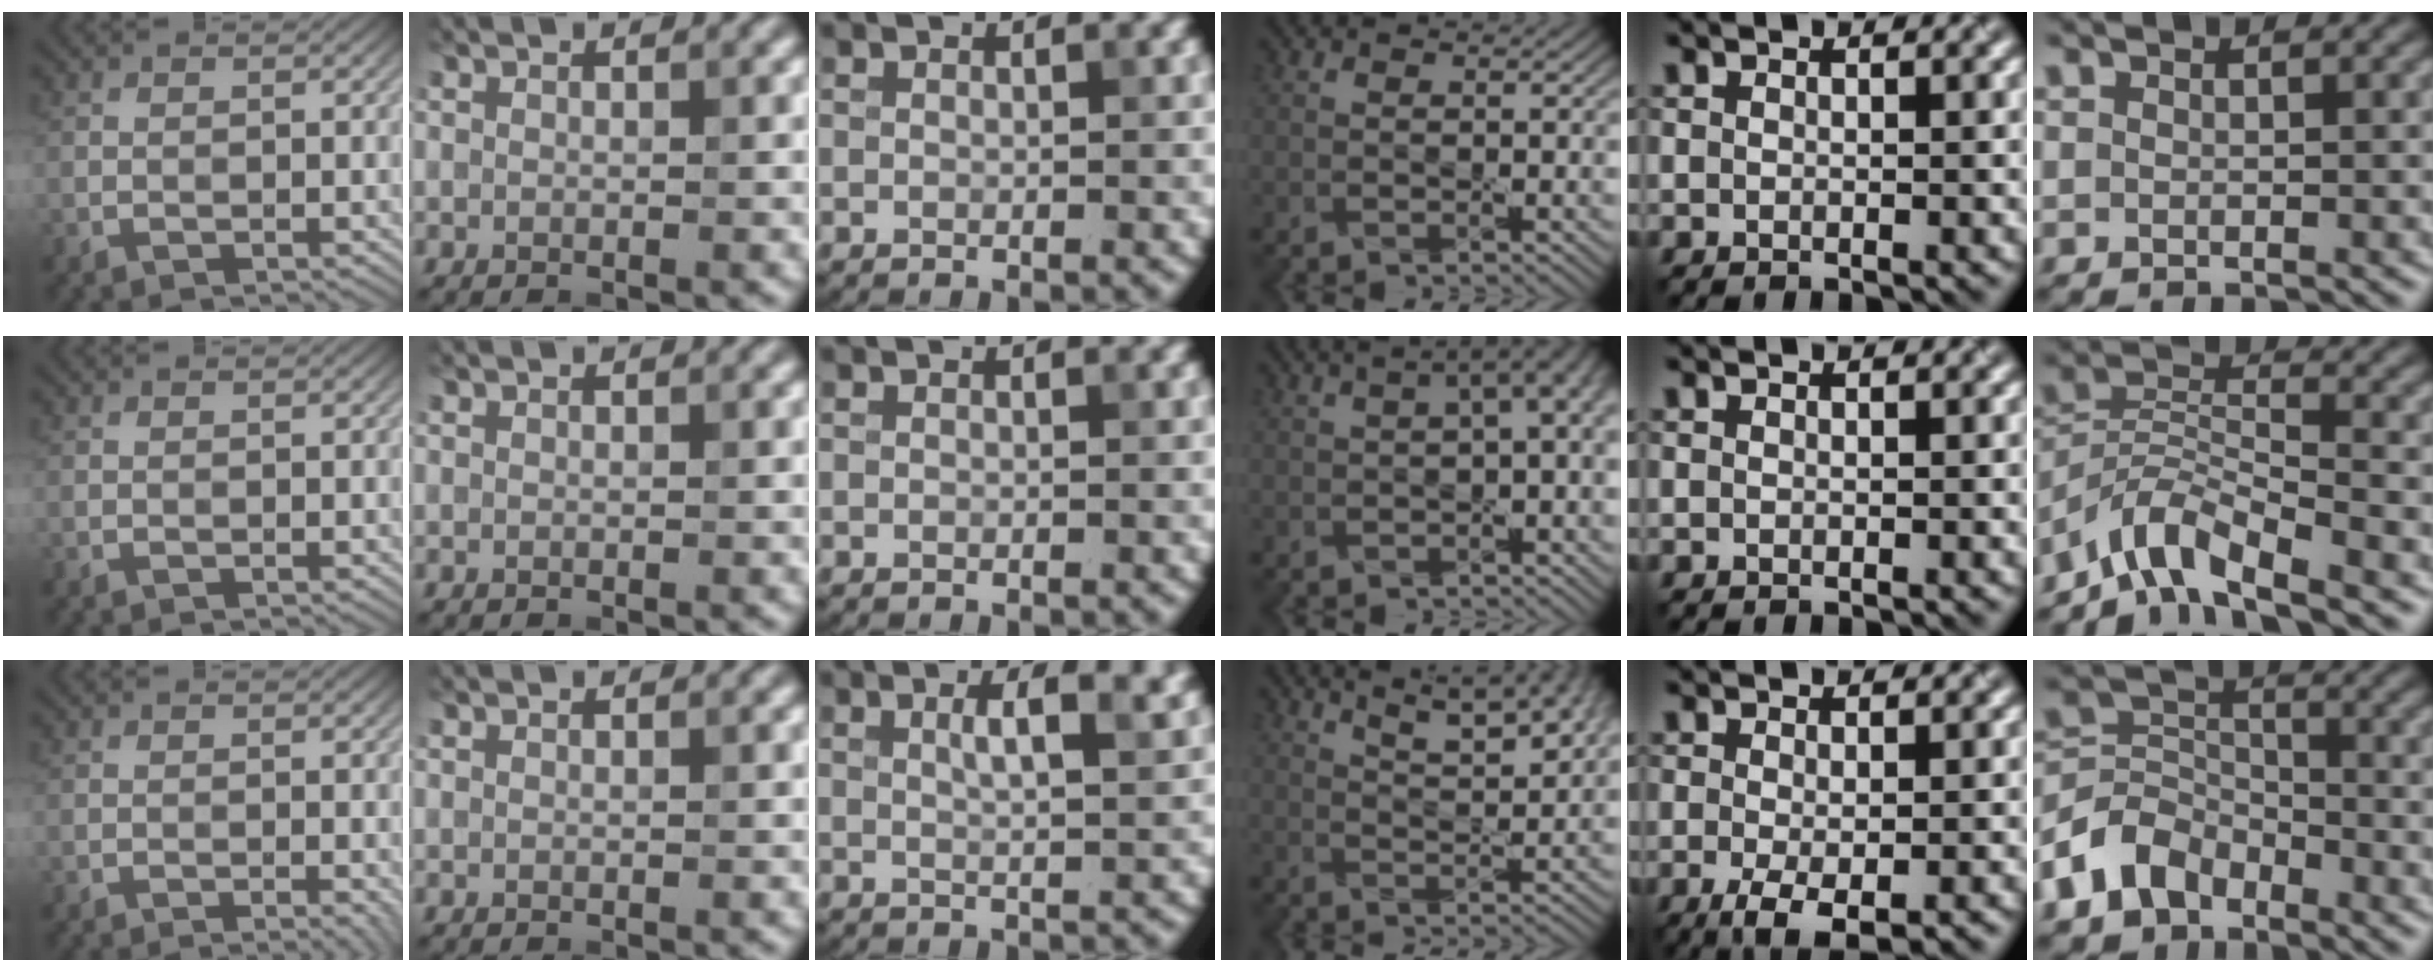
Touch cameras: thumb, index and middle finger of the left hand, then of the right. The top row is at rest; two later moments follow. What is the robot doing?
{"motion": "pour", "object": "sugar"}